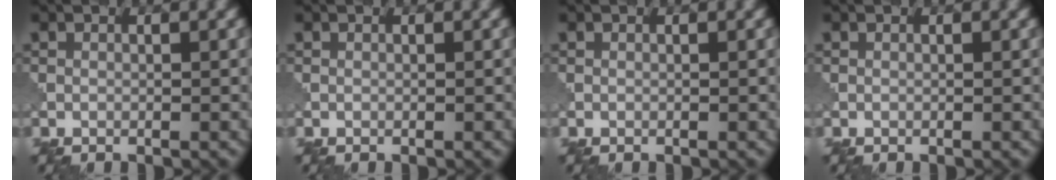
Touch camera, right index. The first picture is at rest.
{"total": 0.0}
{"total": 0.0}
{"total": 0.0}